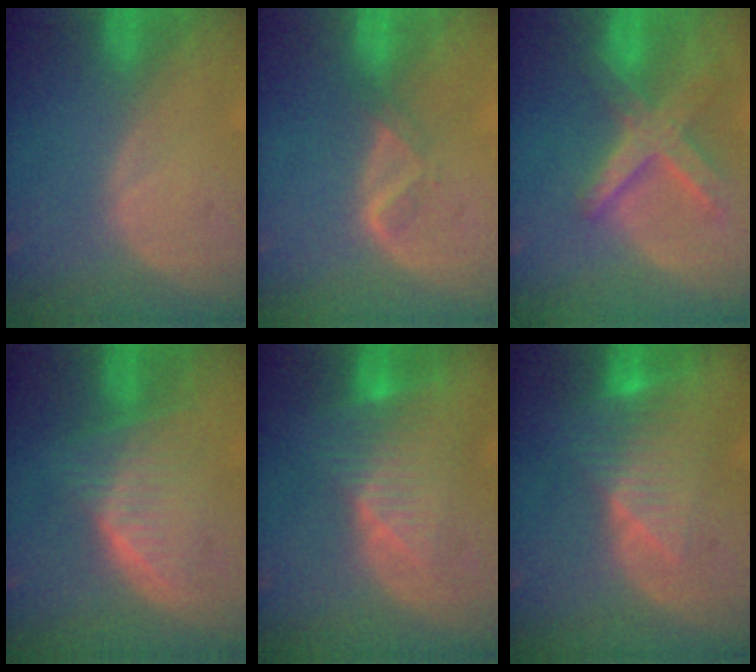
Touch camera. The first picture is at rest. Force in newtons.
{"total": 2.1, "press": 2.0, "slide": 0.6}
{"total": 8.4, "press": 7.2, "slide": 4.3}
{"total": 6.1, "press": 6.0, "slide": 1.0}
{"total": 8.1, "press": 6.9, "slide": 4.3}
{"total": 7.7, "press": 7.0, "slide": 3.3}